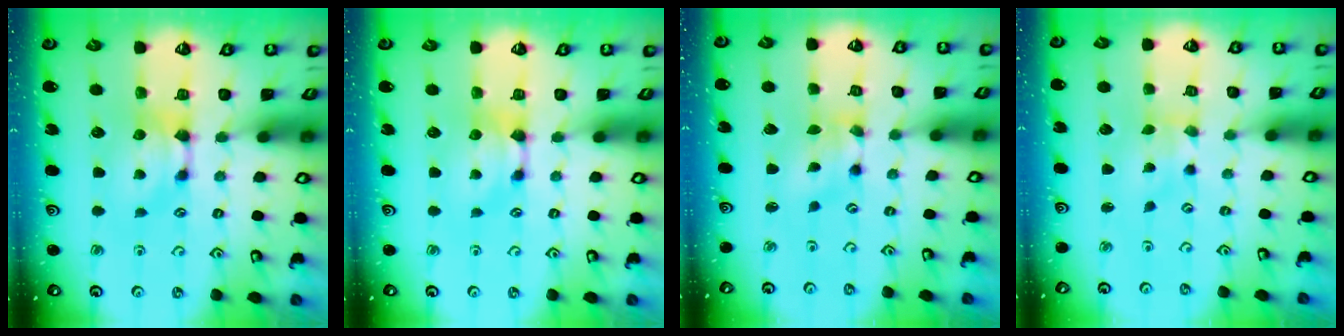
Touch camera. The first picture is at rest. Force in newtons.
{"total": 0.0}
{"total": 2.0, "press": 1.2, "slide": 1.5}
{"total": 2.4, "press": 2.2, "slide": 1.0}